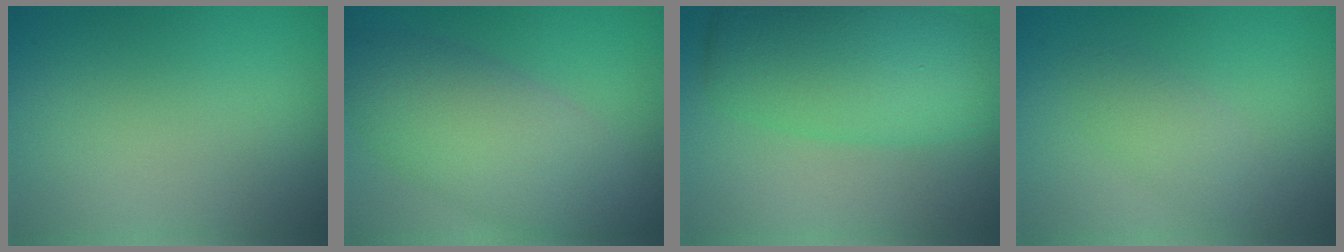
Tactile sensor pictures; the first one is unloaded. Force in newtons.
{"total": 7.5, "press": 7.5, "slide": 0.2}
{"total": 8.2, "press": 8.2, "slide": 0.1}
{"total": 2.1, "press": 2.1, "slide": 0.1}